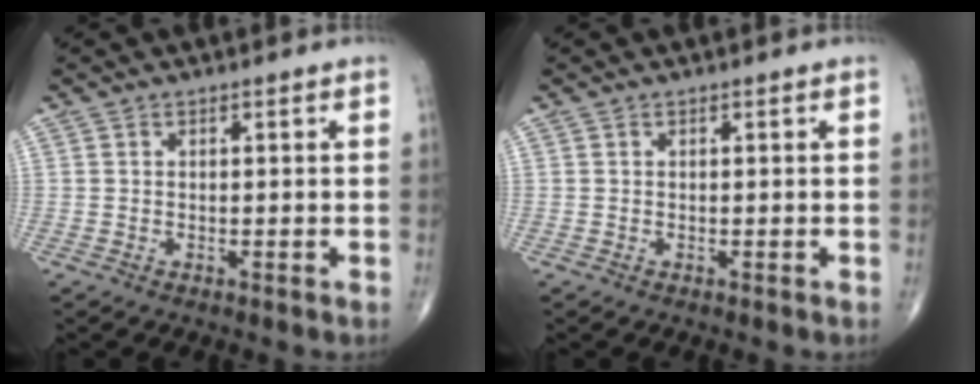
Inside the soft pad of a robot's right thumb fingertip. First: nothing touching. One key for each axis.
{"total": 0.0}